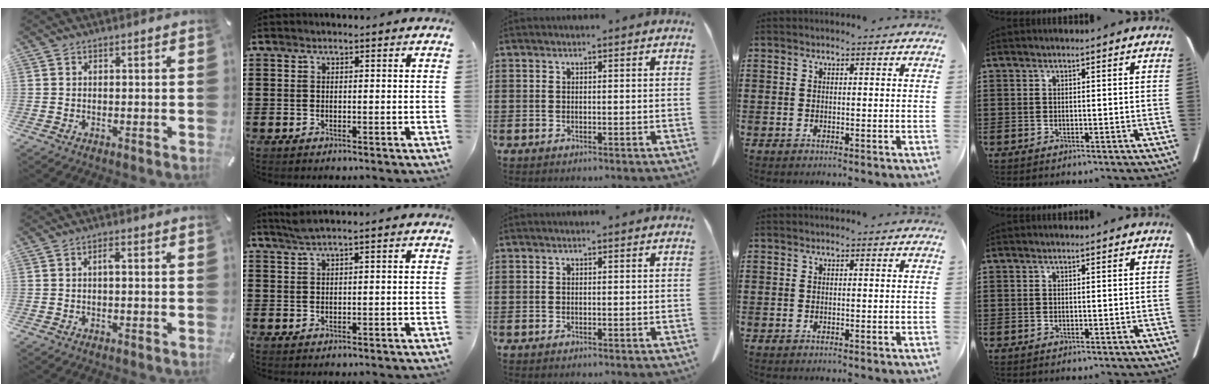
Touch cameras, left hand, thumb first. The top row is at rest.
{"thumb": {"total": 1.7, "force": [-0.1, 0.5, 1.6], "torque": [-0.033, 0.005, -0.004]}, "index": {"total": 1.7, "force": [1.1, -0.1, 1.3], "torque": [-0.027, -0.002, 0.021]}}